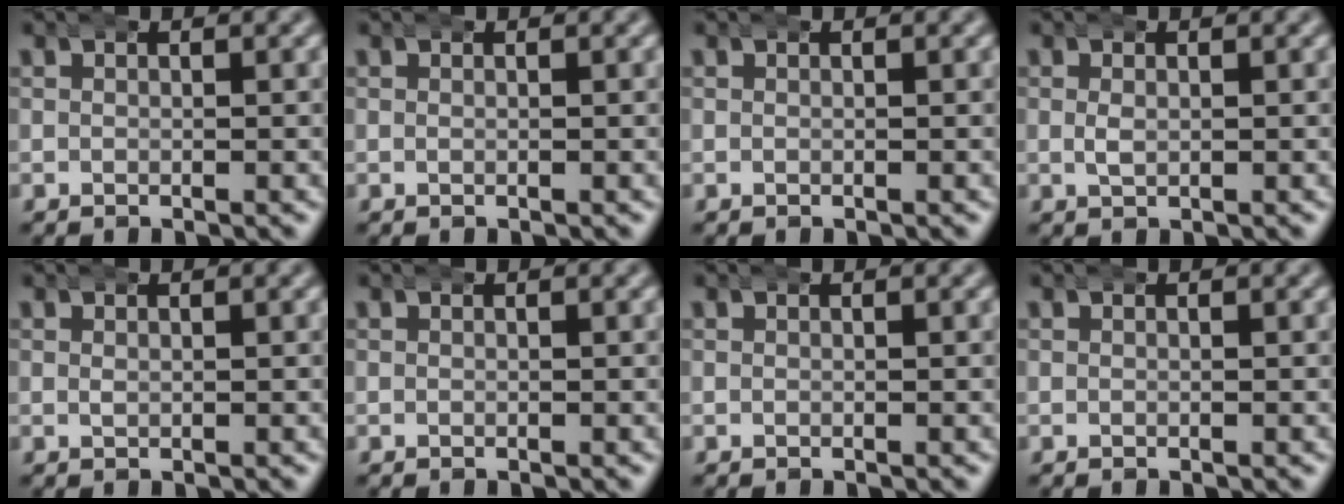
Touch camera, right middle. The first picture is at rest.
{"total": 0.0}
{"total": 0.0}
{"total": 1.2, "force": [0.1, 0.7, 1.0], "torque": [-0.019, -0.002, 0.005]}
{"total": 0.6, "force": [0.2, 0.3, 0.5], "torque": [-0.009, -0.001, 0.005]}
{"total": 0.0}
{"total": 0.0}
{"total": 0.0}